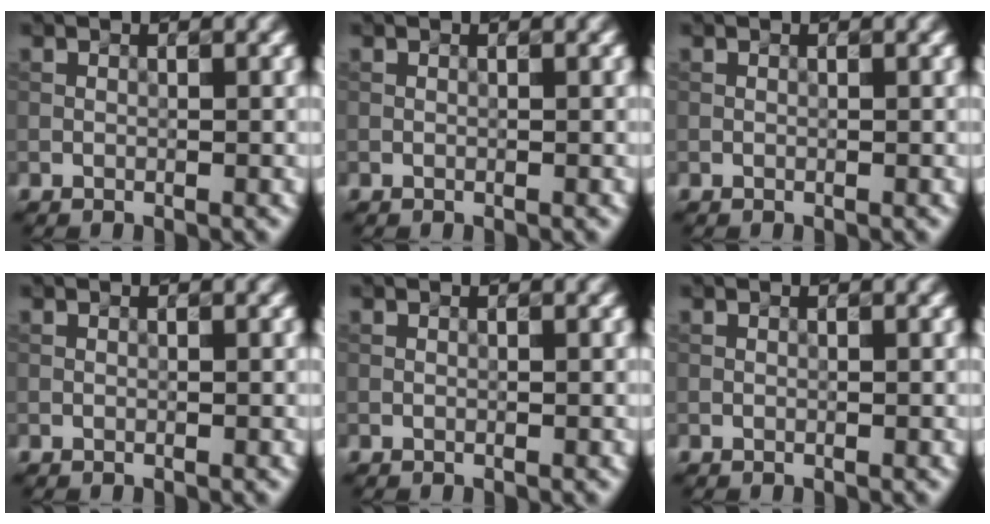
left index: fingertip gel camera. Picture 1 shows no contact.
{"total": 0.0}
{"total": 0.0}
{"total": 0.0}
{"total": 0.0}
{"total": 0.0}